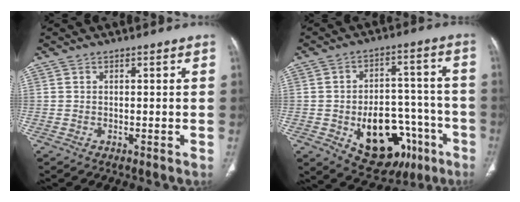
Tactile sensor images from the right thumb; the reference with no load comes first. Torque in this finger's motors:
{"motor_torque": [3.61, 1.40, 1.15, -0.92, 0.12]}